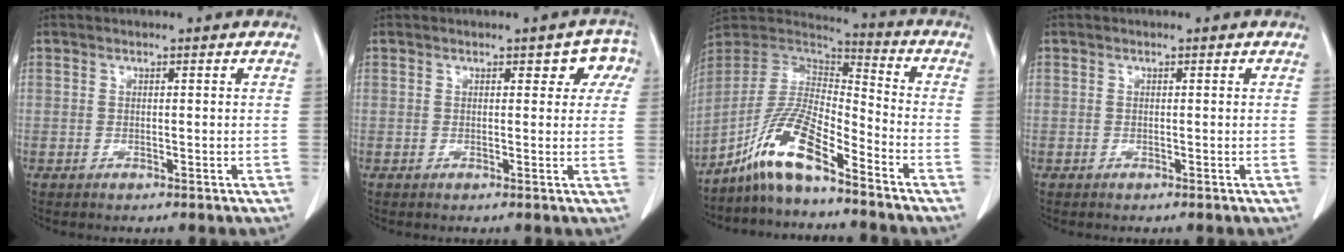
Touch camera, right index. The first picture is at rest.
{"total": 3.7, "force": [1.6, 2.1, 2.5], "torque": [-0.008, 0.011, 0.009]}
{"total": 11.9, "force": [-8.3, 1.5, 8.4], "torque": [-0.176, 0.009, -0.158]}
{"total": 0.0}